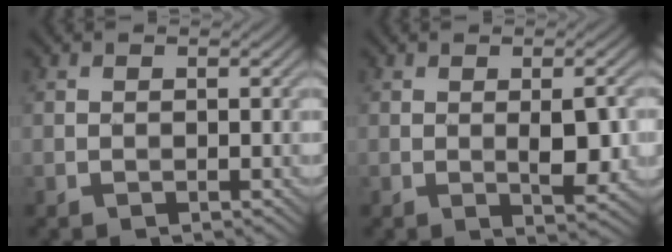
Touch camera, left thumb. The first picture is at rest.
{"total": 3.8, "force": [-0.3, 1.2, 3.6], "torque": [-0.063, -0.002, -0.004]}